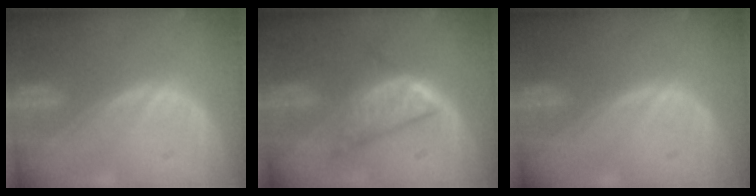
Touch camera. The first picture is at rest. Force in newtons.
{"total": 5.9, "press": 5.6, "slide": 2.0}
{"total": 0.0}